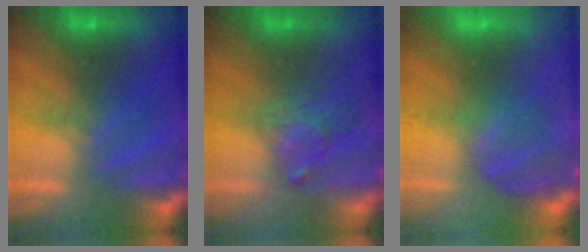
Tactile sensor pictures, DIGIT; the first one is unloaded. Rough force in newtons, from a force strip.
{"total": 3.9}
{"total": 3.2}